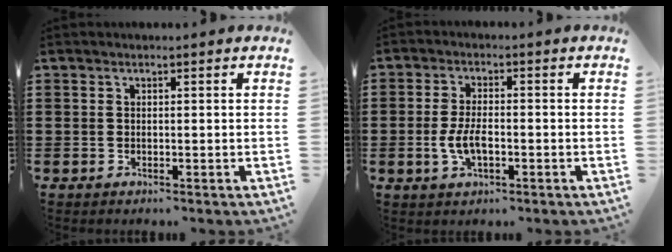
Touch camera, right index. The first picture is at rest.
{"total": 4.8, "force": [-1.1, 2.3, 4.1], "torque": [-0.093, -0.001, -0.025]}